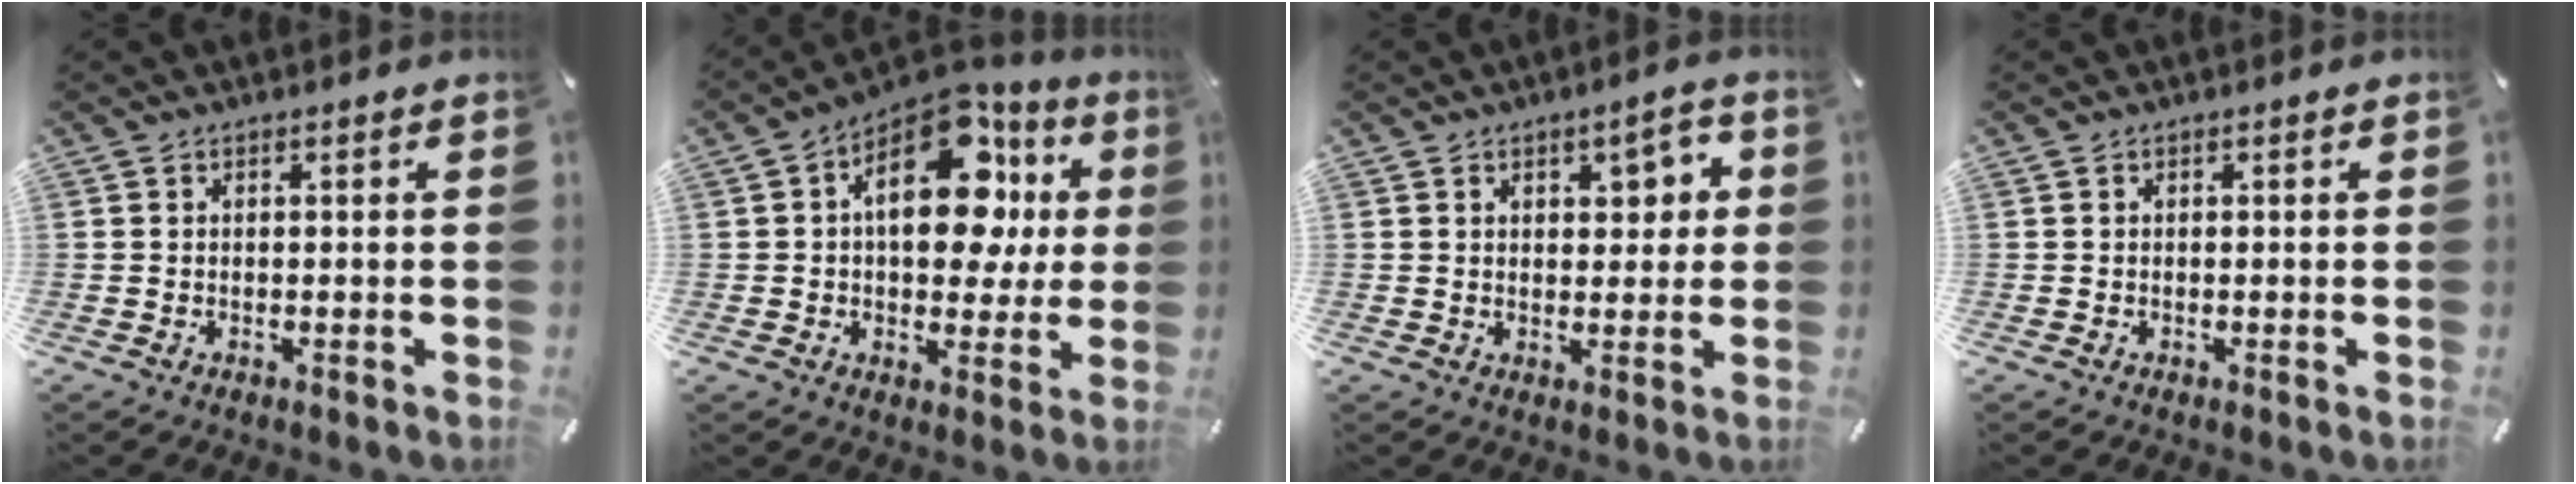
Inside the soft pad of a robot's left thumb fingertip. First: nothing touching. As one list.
[{"total": 20.4, "force": [6.1, 11.5, 15.6], "torque": [-0.227, -0.031, 0.101]}, {"total": 5.0, "force": [1.6, 3.3, 3.3], "torque": [-0.032, -0.007, 0.016]}, {"total": 0.0}]